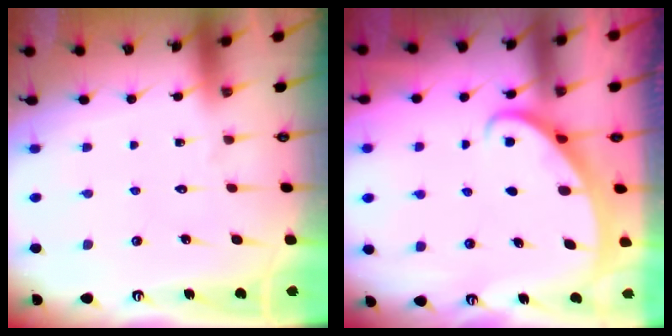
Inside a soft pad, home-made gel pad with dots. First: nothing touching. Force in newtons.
{"total": 2.2, "press": 2.2, "slide": 0.2}